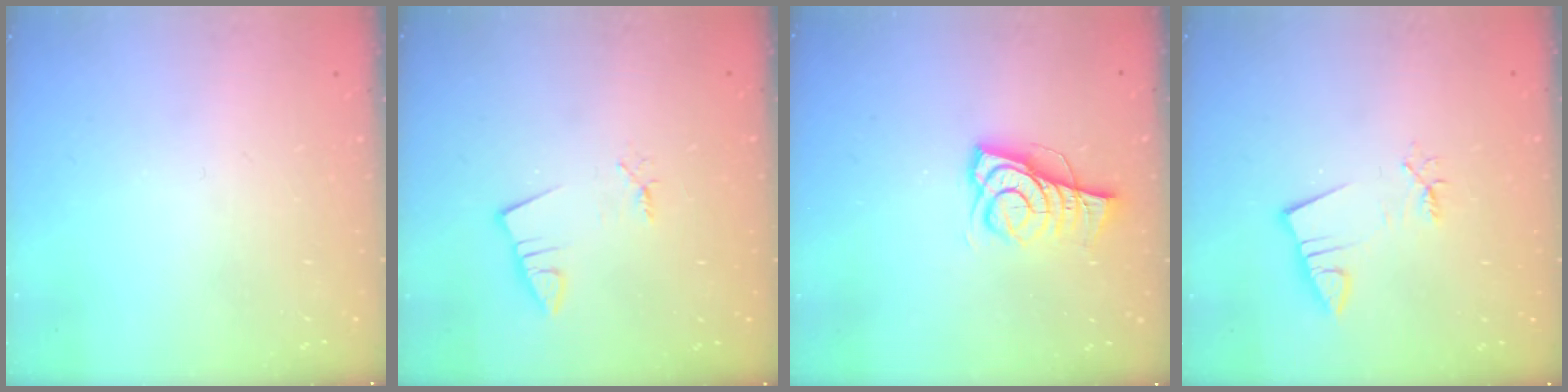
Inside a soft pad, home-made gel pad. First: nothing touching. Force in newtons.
{"total": 1.4, "press": 1.4, "slide": 0.1}
{"total": 8.1, "press": 8.1, "slide": 0.3}
{"total": 2.8, "press": 2.8, "slide": 0.4}